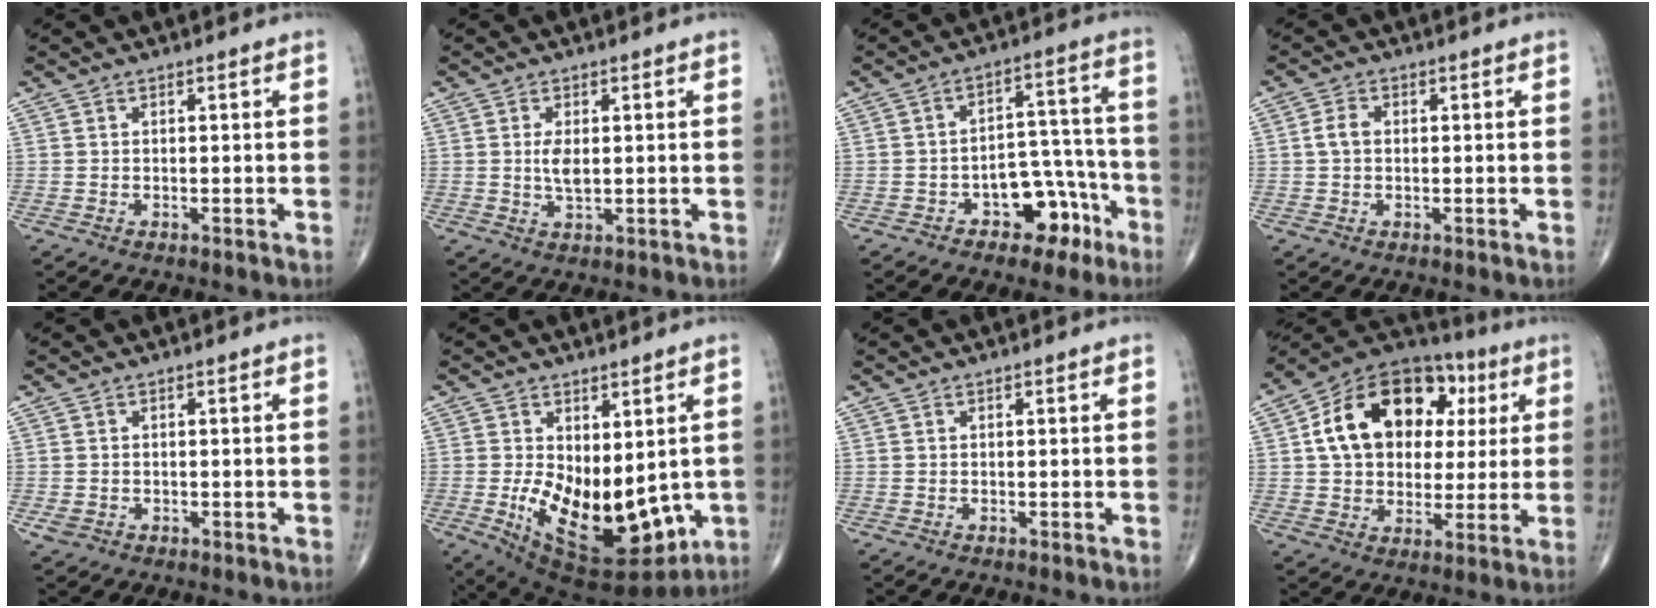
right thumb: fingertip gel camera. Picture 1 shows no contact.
{"total": 3.4, "force": [0.3, 1.5, 3.1], "torque": [-0.061, -0.008, 0.007]}
{"total": 10.4, "force": [-5.4, 6.4, 6.2], "torque": [-0.045, 0.061, -0.073]}
{"total": 2.9, "force": [0.2, 2.0, 2.1], "torque": [-0.043, 0.008, -0.001]}
{"total": 1.8, "force": [-0.4, 1.5, 0.9], "torque": [-0.018, 0.002, -0.001]}
{"total": 18.4, "force": [-1.8, 10.1, 15.2], "torque": [-0.226, -0.033, 0.005]}
{"total": 0.0}
{"total": 21.1, "force": [5.0, 14.9, 14.1], "torque": [-0.198, 0.021, 0.078]}